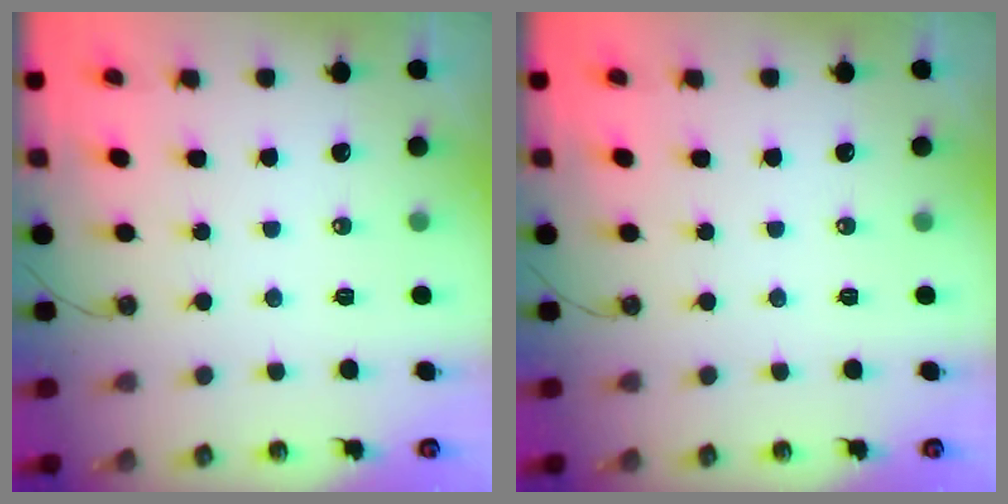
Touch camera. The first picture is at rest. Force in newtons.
{"total": 0.0}